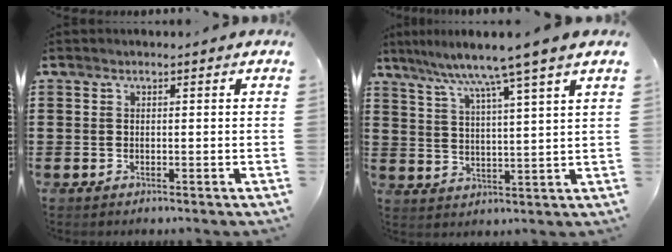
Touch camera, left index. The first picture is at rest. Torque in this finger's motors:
{"motor_torque": [0.93, -1.20, 1.05, 0.21]}